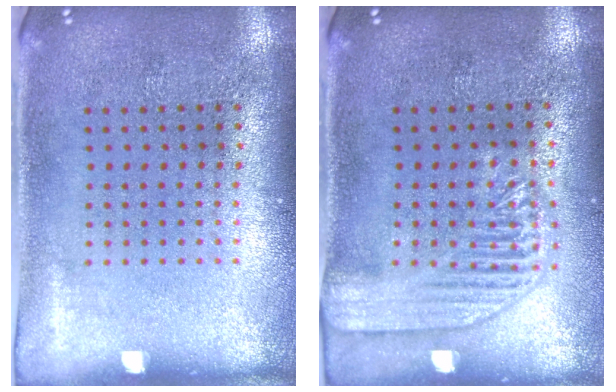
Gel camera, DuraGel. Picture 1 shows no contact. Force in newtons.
{"total": 2.0, "press": 1.8, "slide": 0.7}